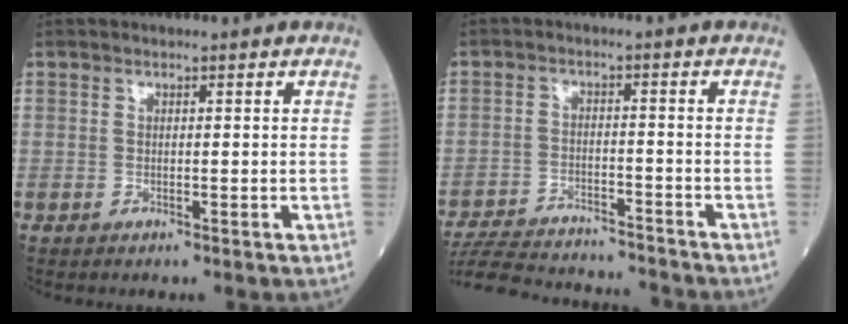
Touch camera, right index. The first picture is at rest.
{"total": 15.6, "force": [-14.8, 2.5, 4.2], "torque": [-0.089, -0.002, -0.220]}